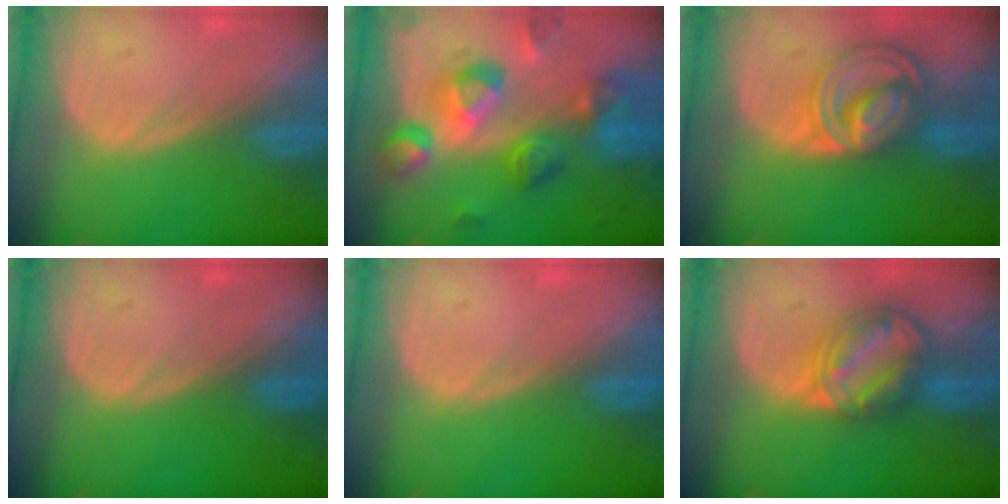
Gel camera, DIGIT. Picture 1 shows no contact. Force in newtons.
{"total": 10.3, "press": 9.3, "slide": 4.6}
{"total": 8.5, "press": 7.2, "slide": 4.5}
{"total": 0.0}
{"total": 0.0}
{"total": 8.1, "press": 7.0, "slide": 4.1}